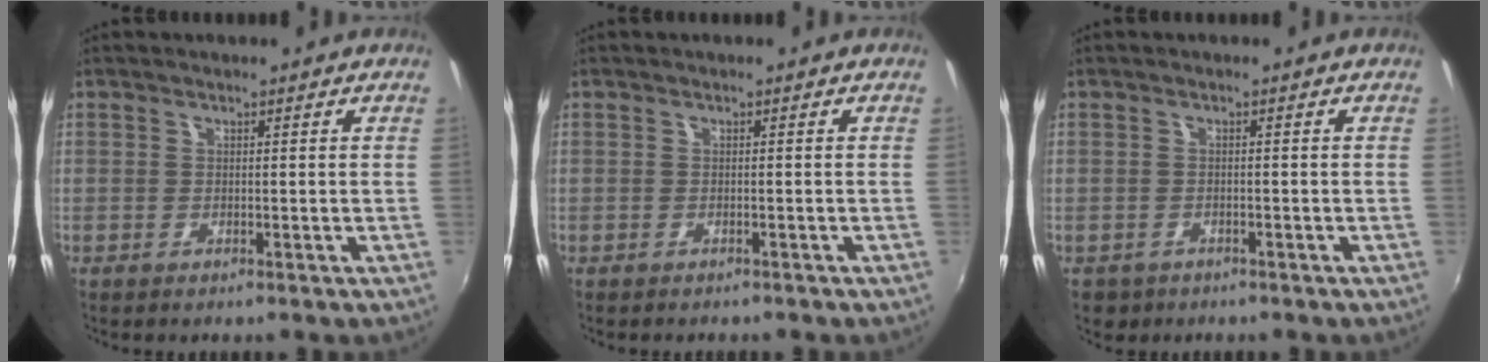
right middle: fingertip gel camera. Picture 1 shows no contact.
{"total": 0.8, "force": [-0.7, 0.2, 0.2], "torque": [-0.006, 0.001, -0.009]}
{"total": 3.1, "force": [-1.7, 2.3, 1.1], "torque": [-0.029, -0.006, -0.021]}